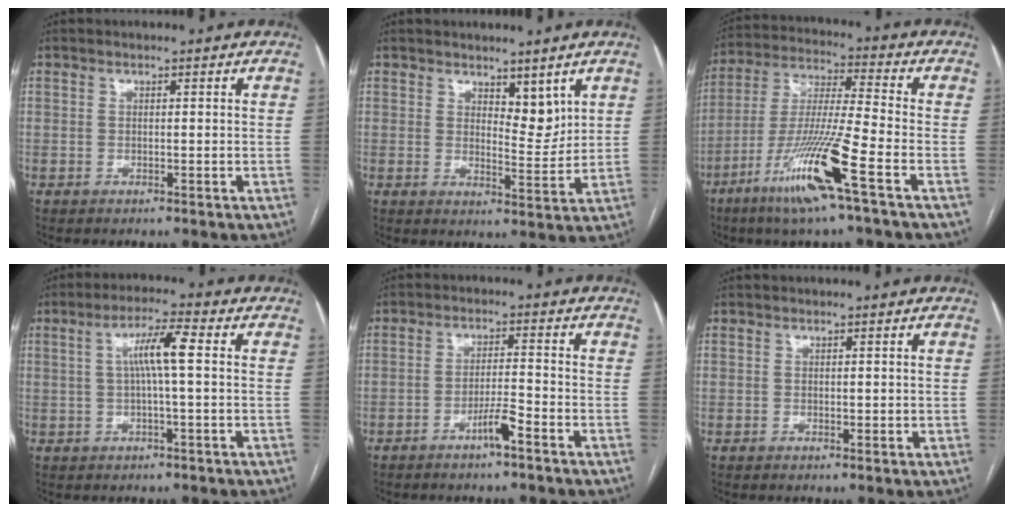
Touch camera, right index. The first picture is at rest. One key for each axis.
{"total": 4.6, "fx": 3.0, "fy": 1.9, "fz": 2.9, "tx": -0.041, "ty": -0.011, "tz": 0.052}
{"total": 14.6, "fx": -7.4, "fy": -0.6, "fz": 12.6, "tx": -0.260, "ty": -0.027, "tz": -0.142}
{"total": 6.2, "fx": 0.9, "fy": 0.2, "fz": 6.1, "tx": -0.112, "ty": 0.013, "tz": 0.015}
{"total": 3.8, "fx": -2.4, "fy": 0.1, "fz": 2.9, "tx": -0.054, "ty": -0.001, "tz": -0.046}
{"total": 0.9, "fx": 0.2, "fy": 0.7, "fz": 0.6, "tx": -0.006, "ty": -0.003, "tz": 0.005}